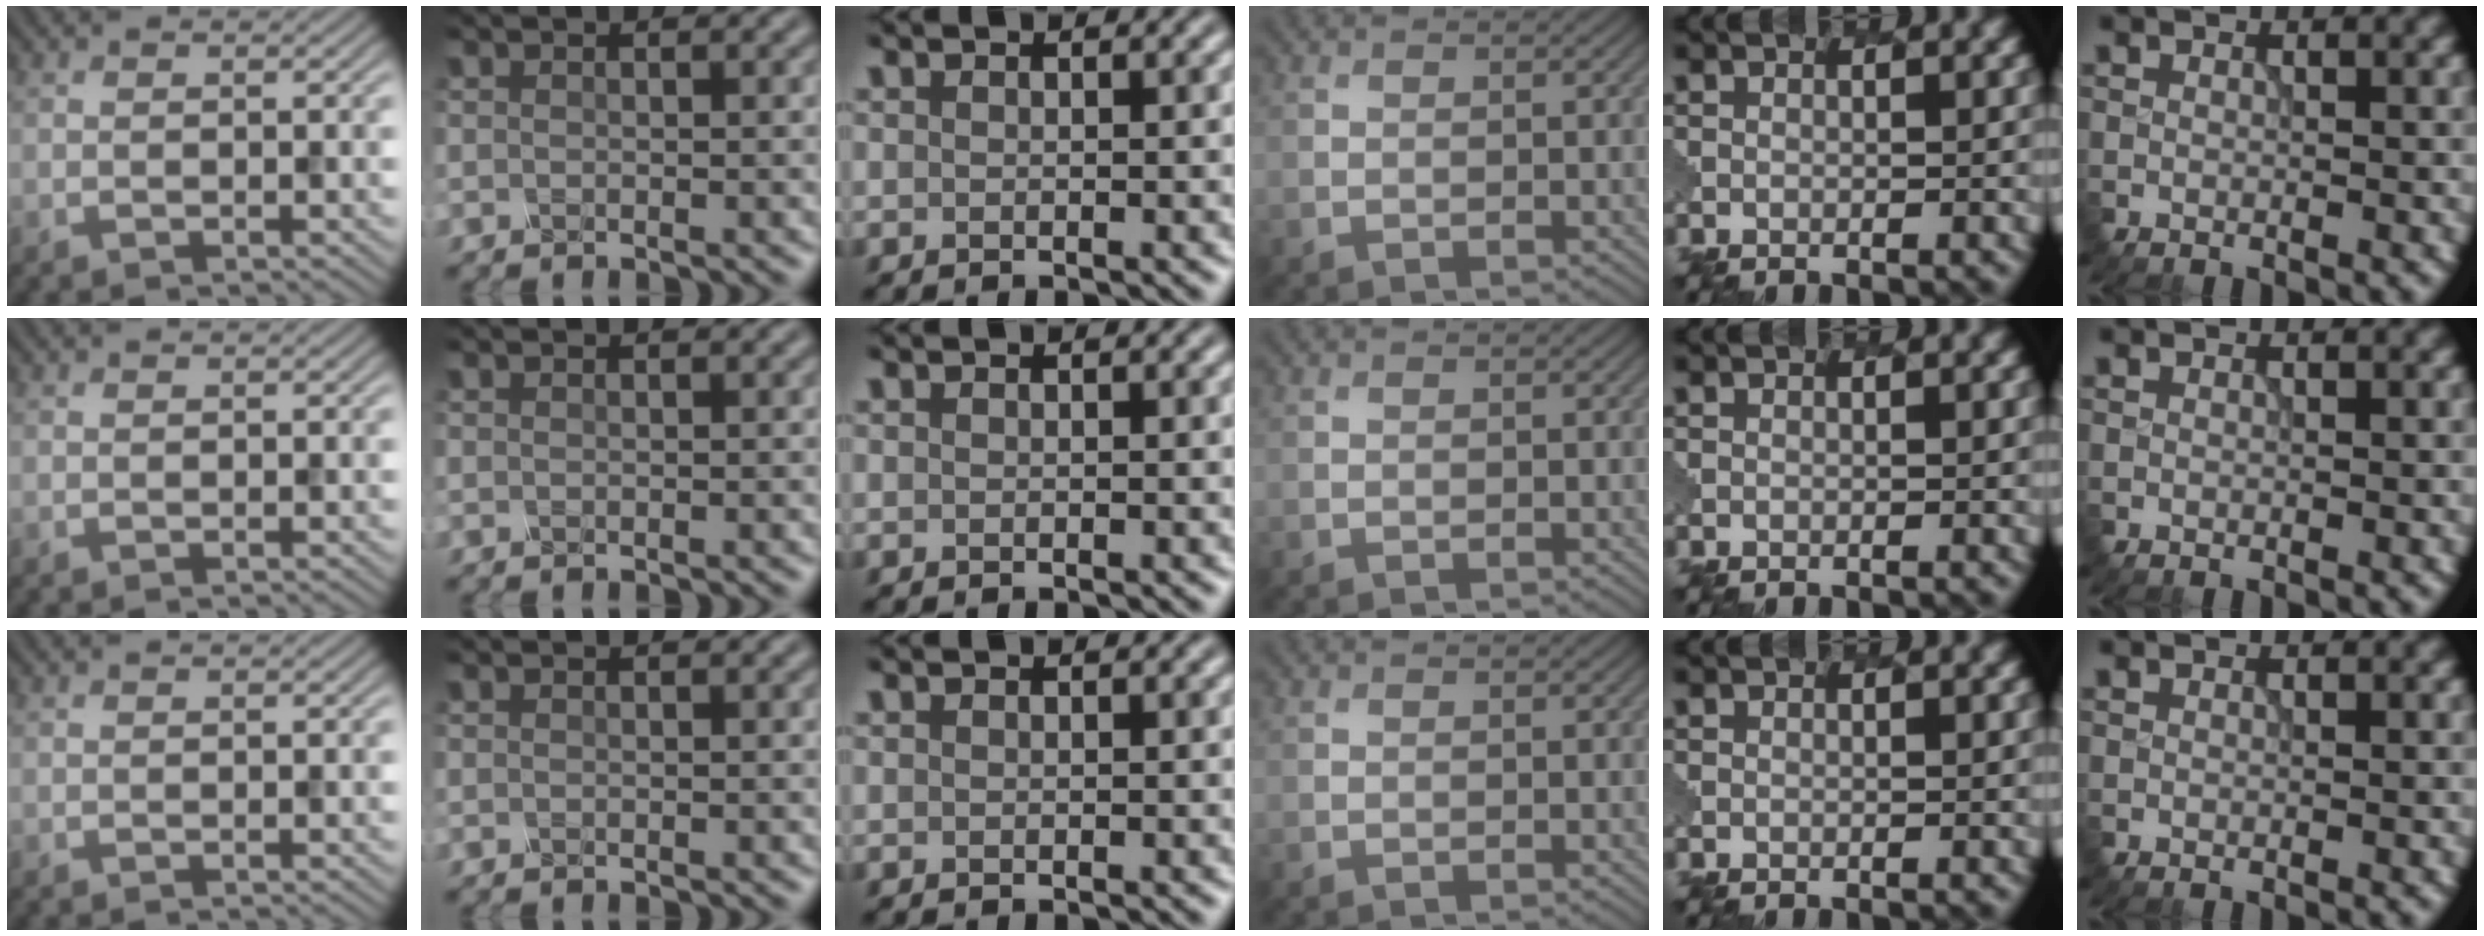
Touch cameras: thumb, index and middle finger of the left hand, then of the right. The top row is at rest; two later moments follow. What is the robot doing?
{"motion": "dispense", "object": "spray bottle"}